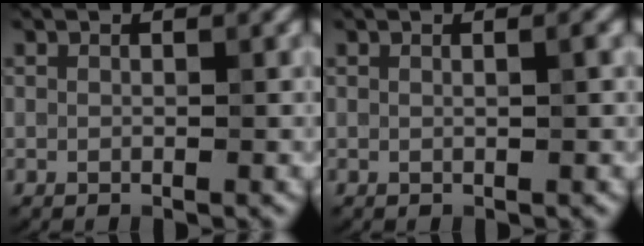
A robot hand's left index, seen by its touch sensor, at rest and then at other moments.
{"total": 0.8, "force": [0.2, 0.2, 0.7], "torque": [-0.005, 0.003, -0.002]}